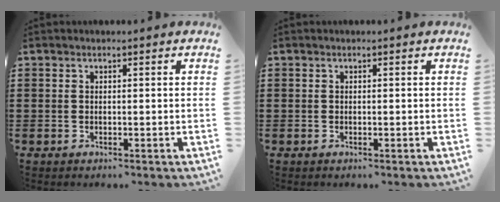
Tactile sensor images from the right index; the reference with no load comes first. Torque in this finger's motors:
{"motor_torque": [-0.02, -0.02, 0.00, -0.01]}